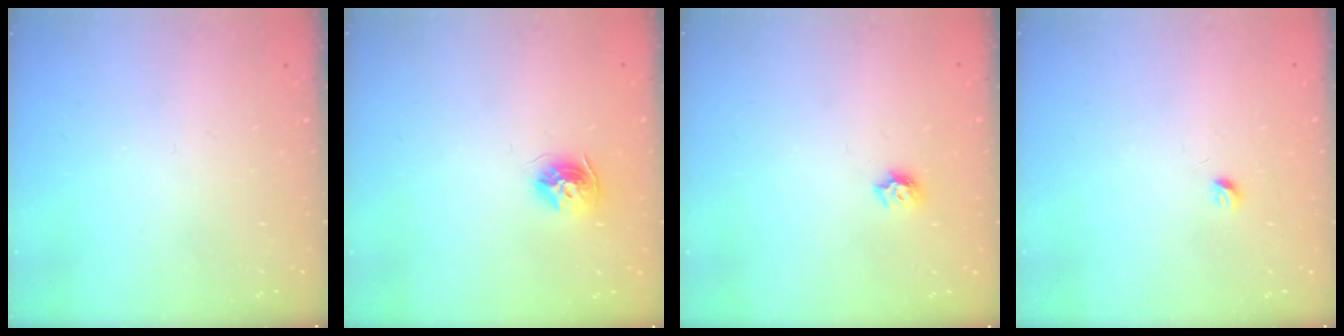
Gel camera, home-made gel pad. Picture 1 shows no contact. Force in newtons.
{"total": 9.5, "press": 9.5, "slide": 0.4}
{"total": 5.7, "press": 5.6, "slide": 0.8}
{"total": 3.2, "press": 3.1, "slide": 0.5}